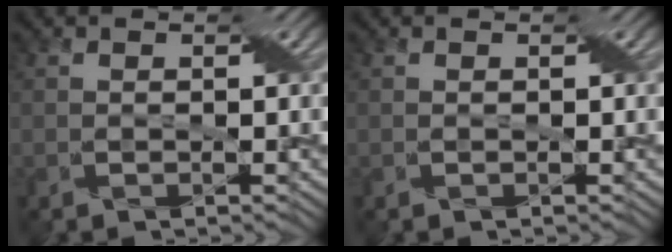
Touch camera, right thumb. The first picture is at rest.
{"total": 0.0}